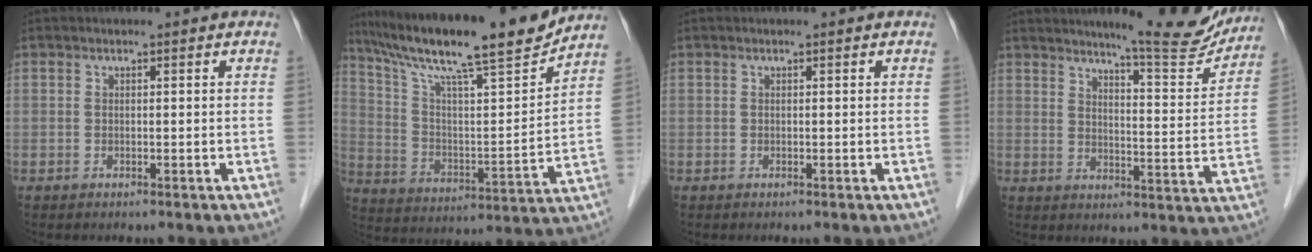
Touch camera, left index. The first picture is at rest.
{"total": 20.4, "force": [17.1, 0.6, 11.1], "torque": [-0.192, -0.005, 0.277]}
{"total": 0.0}
{"total": 12.6, "force": [11.6, 0.7, 4.9], "torque": [-0.059, -0.035, 0.142]}